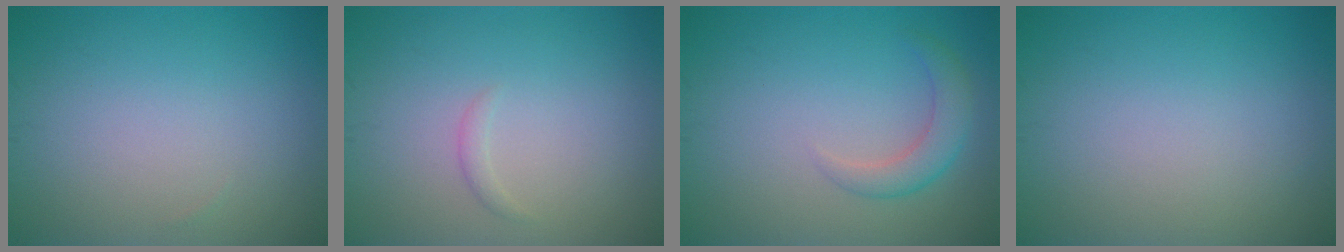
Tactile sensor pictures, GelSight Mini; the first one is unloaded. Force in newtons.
{"total": 0.7, "press": 0.7, "slide": 0.0}
{"total": 2.5, "press": 2.5, "slide": 0.1}
{"total": 0.0}